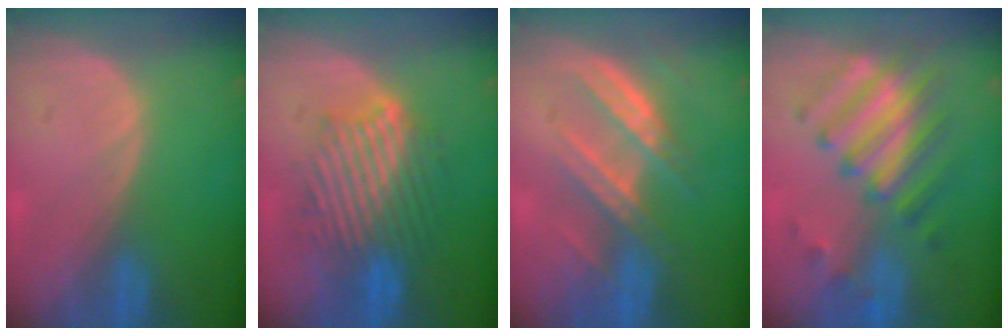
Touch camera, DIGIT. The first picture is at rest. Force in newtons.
{"total": 9.1, "press": 9.1, "slide": 0.6}
{"total": 7.0, "press": 6.9, "slide": 1.1}
{"total": 8.3, "press": 8.3, "slide": 0.7}